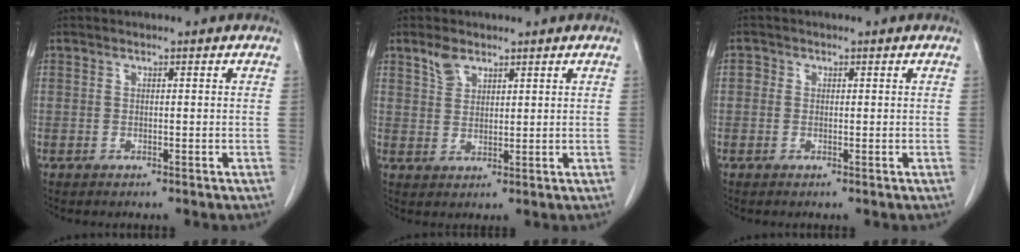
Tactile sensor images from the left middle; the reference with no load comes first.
{"total": 3.1, "force": [2.3, 1.6, 1.3], "torque": [-0.029, 0.003, 0.047]}
{"total": 0.9, "force": [0.1, 0.9, 0.3], "torque": [0.001, 0.001, -0.002]}